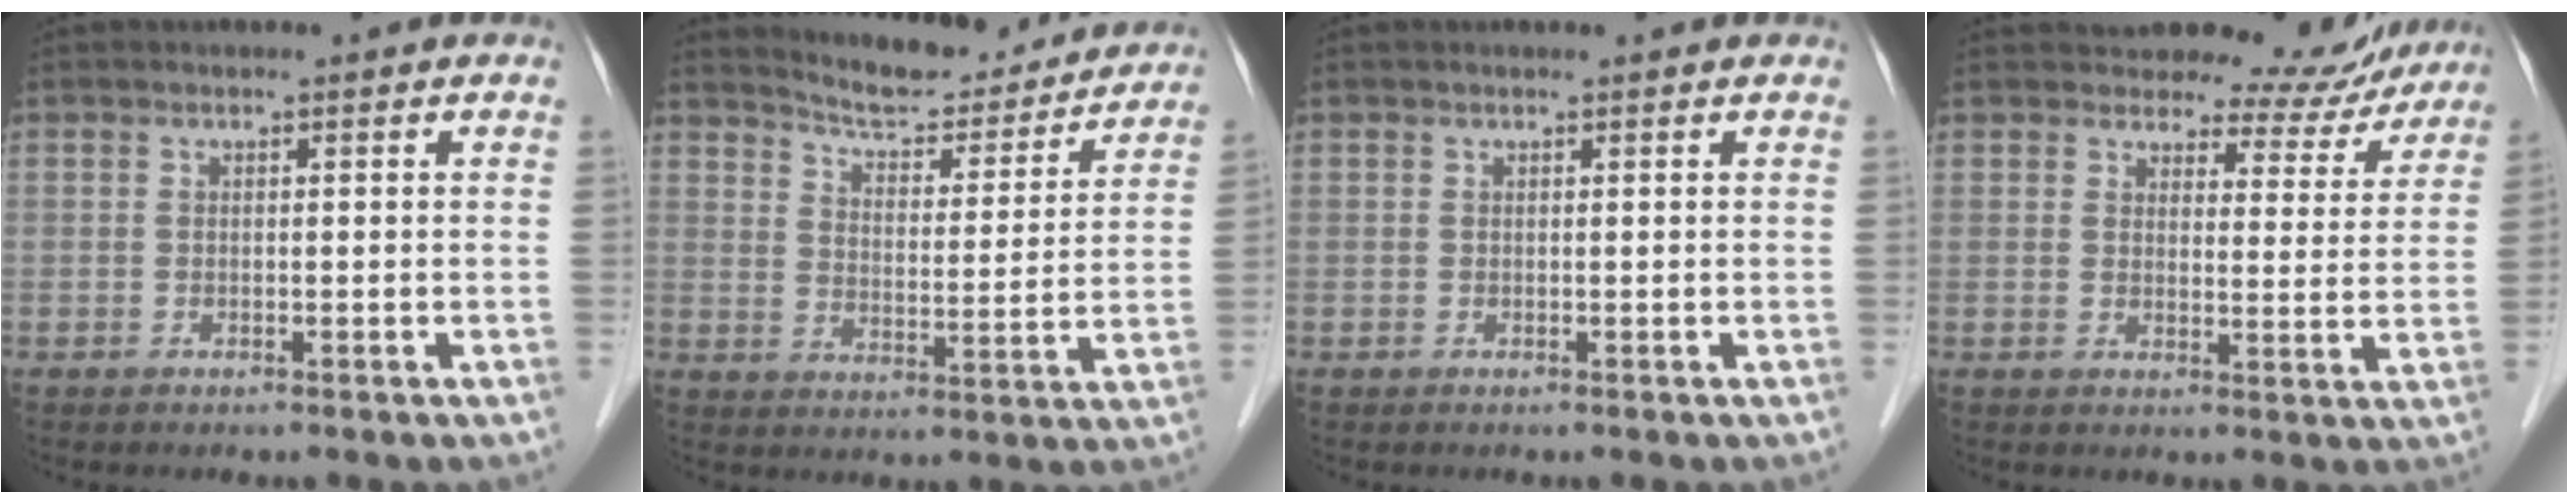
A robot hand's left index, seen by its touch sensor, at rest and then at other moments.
{"total": 15.6, "force": [14.8, 3.0, 4.0], "torque": [-0.048, -0.014, 0.195]}
{"total": 0.8, "force": [0.8, 0.0, 0.3], "torque": [-0.010, 0.009, 0.011]}
{"total": 8.4, "force": [8.0, 2.6, 0.3], "torque": [0.013, -0.018, 0.083]}